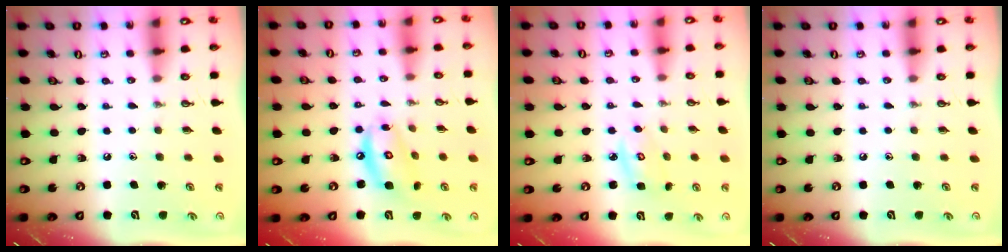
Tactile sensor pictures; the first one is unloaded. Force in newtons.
{"total": 11.2, "press": 11.2, "slide": 1.0}
{"total": 4.2, "press": 4.2, "slide": 0.2}
{"total": 0.0}